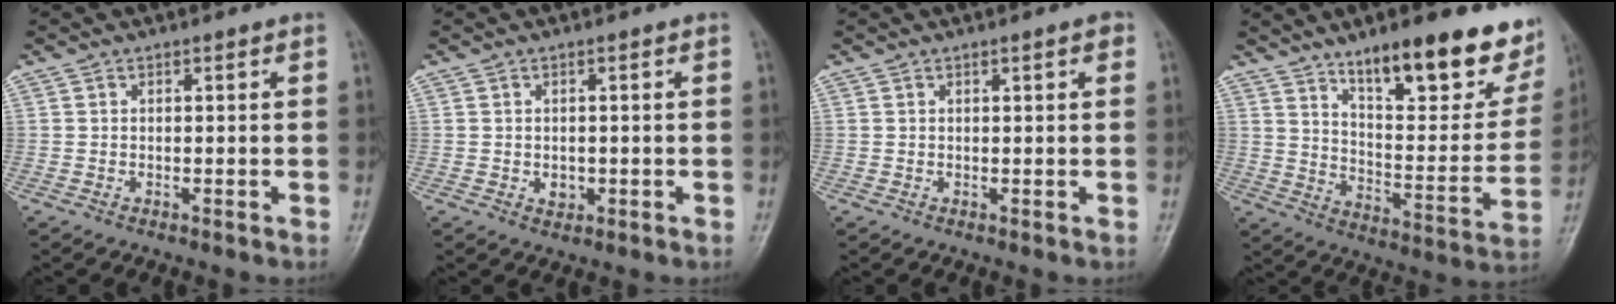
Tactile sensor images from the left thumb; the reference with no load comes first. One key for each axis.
{"total": 1.9, "fx": -0.2, "fy": 1.5, "fz": 1.0, "tx": -0.008, "ty": 0.000, "tz": 0.000}
{"total": 1.4, "fx": 0.7, "fy": 0.3, "fz": 1.2, "tx": -0.016, "ty": 0.001, "tz": 0.007}
{"total": 22.6, "fx": 14.9, "fy": 7.3, "fz": 15.4, "tx": -0.162, "ty": -0.075, "tz": 0.223}